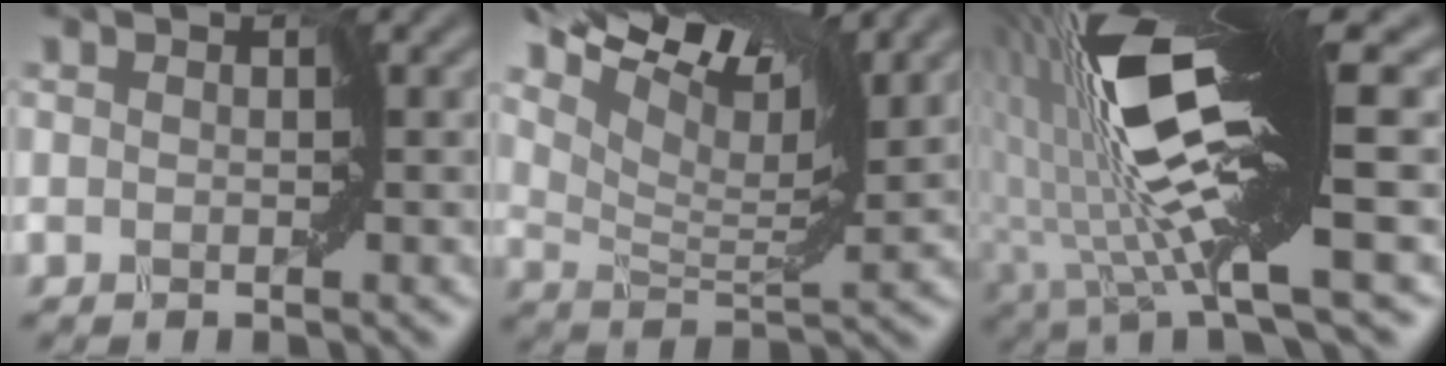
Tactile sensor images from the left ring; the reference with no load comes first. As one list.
[{"total": 9.8, "force": [7.8, 2.0, 5.4], "torque": [-0.100, 0.021, 0.117]}, {"total": 12.9, "force": [1.0, 2.0, 12.7], "torque": [-0.249, 0.011, 0.023]}]